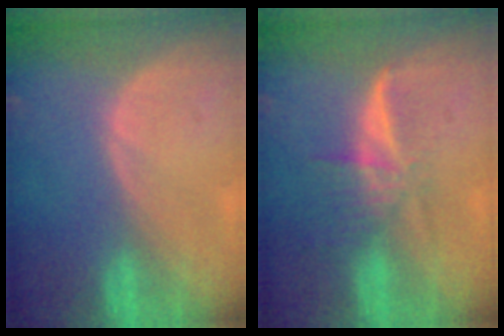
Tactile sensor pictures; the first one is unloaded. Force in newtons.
{"total": 6.0, "press": 5.3, "slide": 2.7}